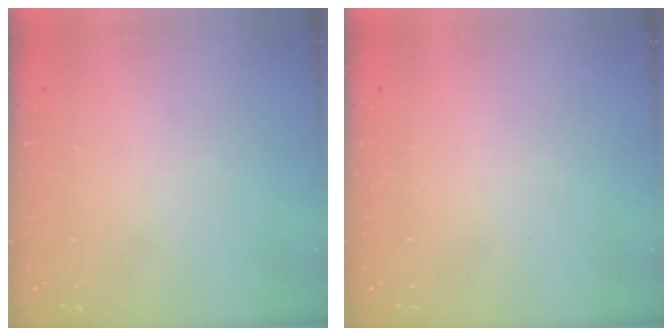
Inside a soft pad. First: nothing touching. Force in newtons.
{"total": 0.0}